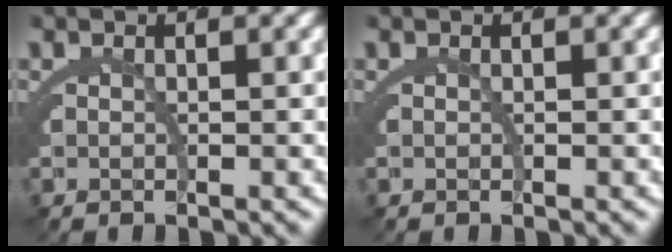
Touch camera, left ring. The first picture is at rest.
{"total": 0.0}